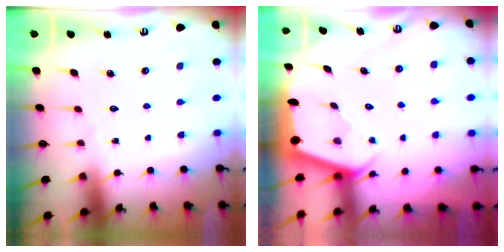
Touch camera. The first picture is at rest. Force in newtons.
{"total": 2.3, "press": 2.3, "slide": 0.3}